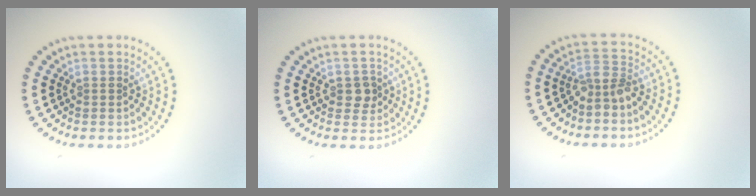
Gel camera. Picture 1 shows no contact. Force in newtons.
{"total": 1.5, "press": 1.5, "slide": 0.4}
{"total": 2.4, "press": 2.0, "slide": 1.4}